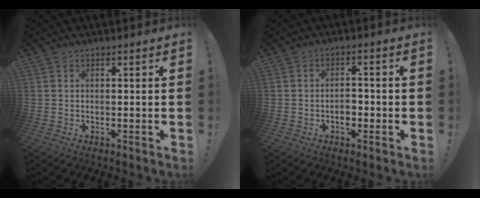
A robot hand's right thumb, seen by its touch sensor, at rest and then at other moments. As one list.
[{"total": 3.8, "force": [-1.5, 2.5, 2.4], "torque": [-0.033, 0.001, -0.028]}]